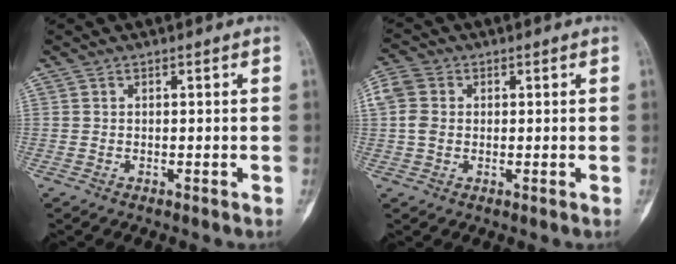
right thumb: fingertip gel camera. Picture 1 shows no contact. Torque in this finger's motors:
{"motor_torque": [0.01, 0.02, 0.19, -0.01, 0.00]}